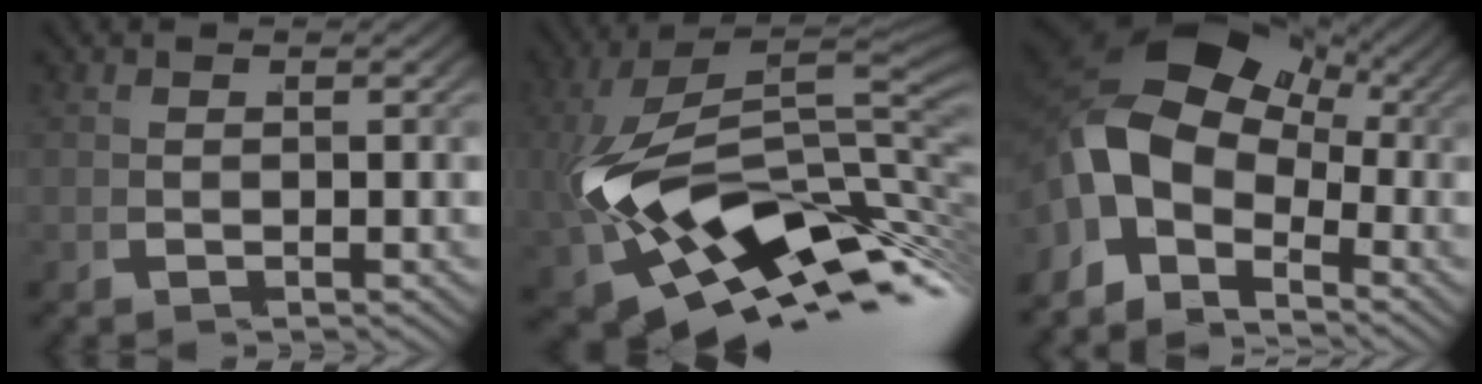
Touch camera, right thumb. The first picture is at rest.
{"total": 19.3, "force": [-4.4, 10.6, 15.4], "torque": [-0.280, -0.066, -0.031]}
{"total": 12.9, "force": [1.0, 8.9, 9.3], "torque": [-0.168, -0.007, 0.006]}